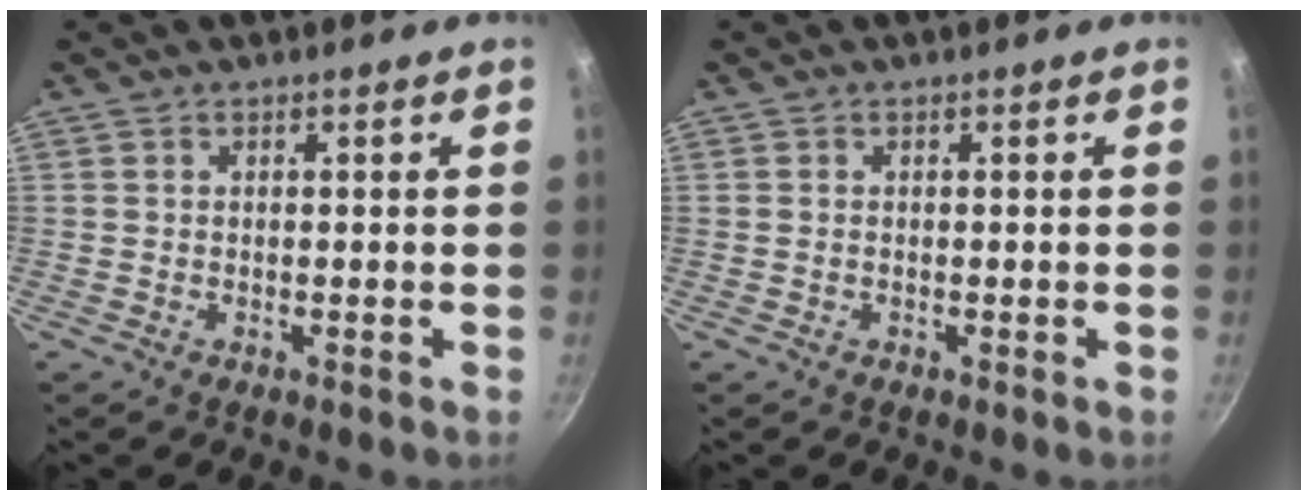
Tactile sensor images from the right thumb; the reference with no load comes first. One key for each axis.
{"total": 0.0}